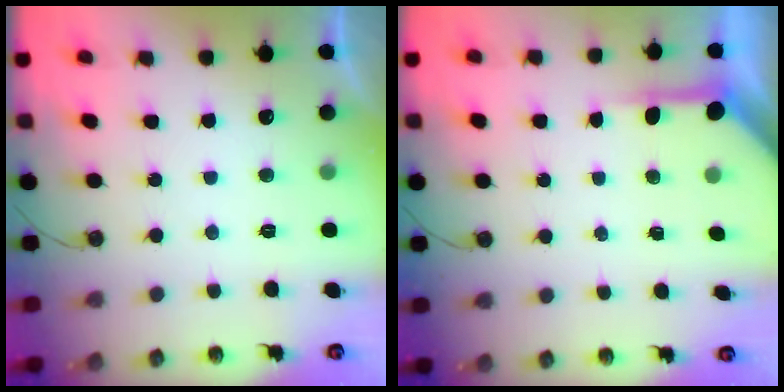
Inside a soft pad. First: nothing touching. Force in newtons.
{"total": 4.4, "press": 4.3, "slide": 0.3}